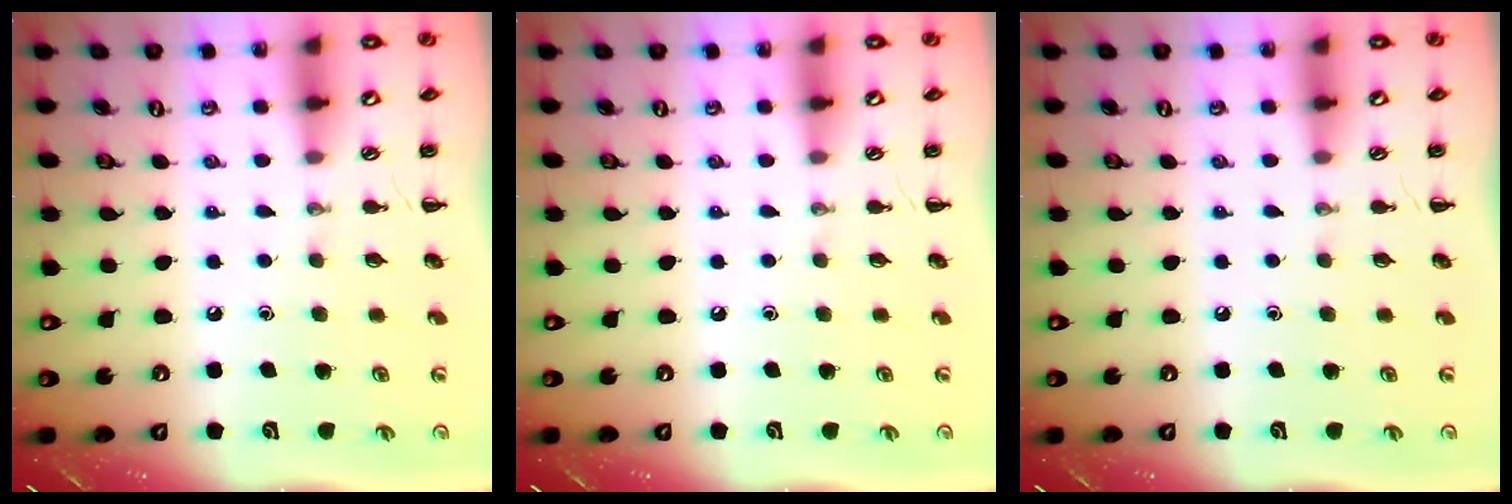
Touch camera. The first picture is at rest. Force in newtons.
{"total": 0.0}
{"total": 0.0}